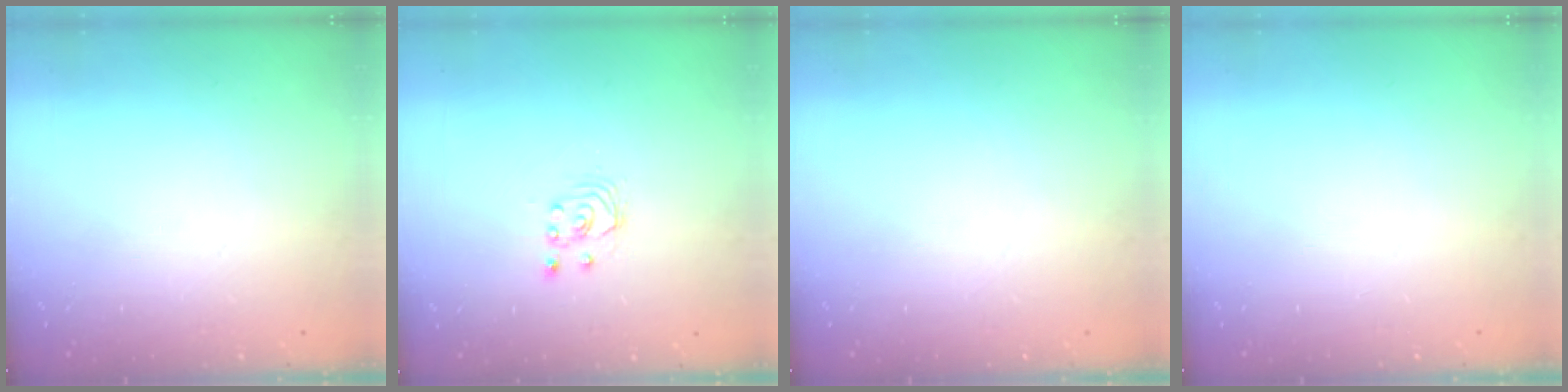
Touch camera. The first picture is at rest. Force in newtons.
{"total": 1.7, "press": 1.7, "slide": 0.2}
{"total": 0.0}
{"total": 0.0}